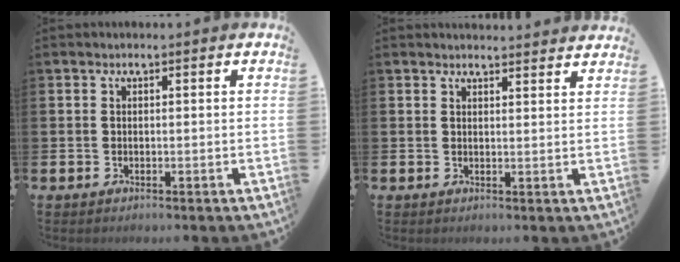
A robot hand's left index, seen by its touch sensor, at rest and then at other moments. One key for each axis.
{"total": 2.4, "fx": 2.3, "fy": 0.1, "fz": -0.2, "tx": 0.011, "ty": -0.019, "tz": 0.040}